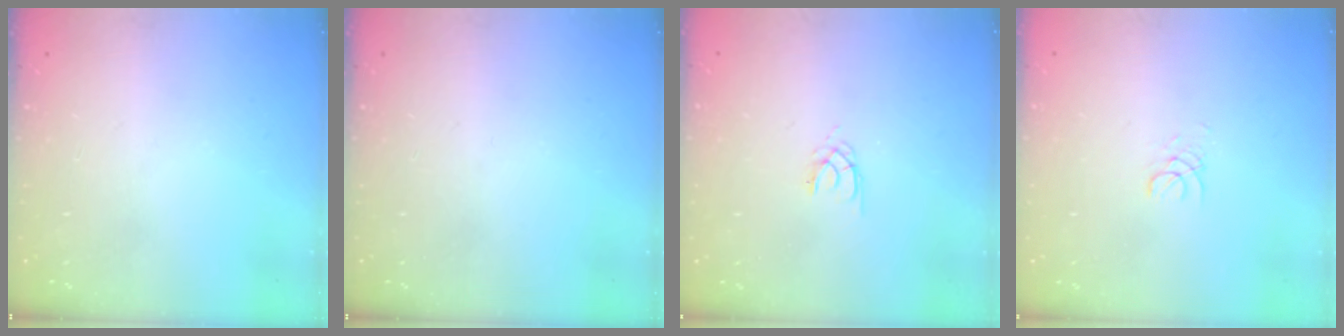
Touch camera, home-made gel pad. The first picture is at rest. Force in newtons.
{"total": 0.0}
{"total": 1.3, "press": 1.2, "slide": 0.3}
{"total": 1.0, "press": 1.0, "slide": 0.1}